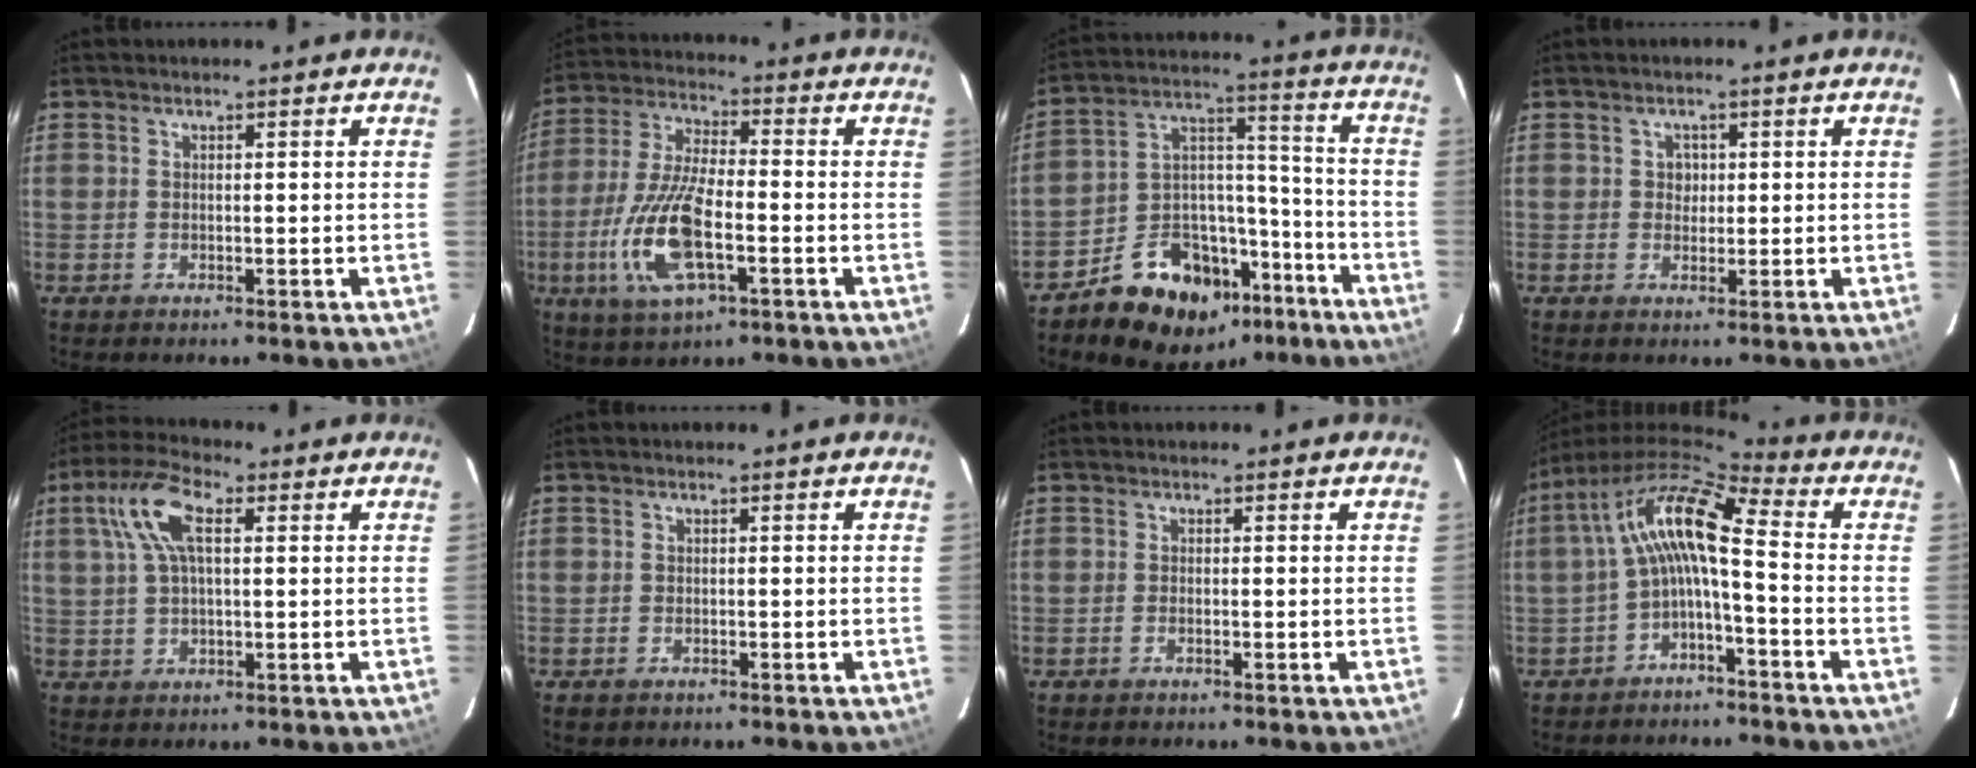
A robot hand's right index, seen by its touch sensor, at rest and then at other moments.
{"total": 14.9, "force": [-4.6, 5.4, 13.1], "torque": [-0.285, -0.010, -0.090]}
{"total": 18.1, "force": [-11.7, 11.4, 8.0], "torque": [-0.150, 0.064, -0.159]}
{"total": 1.8, "force": [0.2, 1.8, 0.3], "torque": [-0.003, 0.006, 0.002]}
{"total": 8.9, "force": [2.8, 3.6, 7.7], "torque": [-0.158, 0.024, 0.052]}
{"total": 1.2, "force": [-0.7, 0.9, 0.4], "torque": [-0.007, -0.001, -0.010]}
{"total": 0.7, "force": [-0.4, 0.2, 0.6], "torque": [-0.013, 0.001, -0.009]}
{"total": 10.2, "force": [-0.8, 2.1, 10.0], "torque": [-0.203, 0.024, -0.020]}